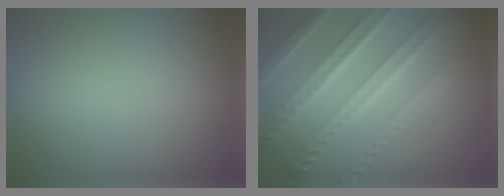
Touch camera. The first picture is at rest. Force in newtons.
{"total": 8.3, "press": 6.1, "slide": 5.5}